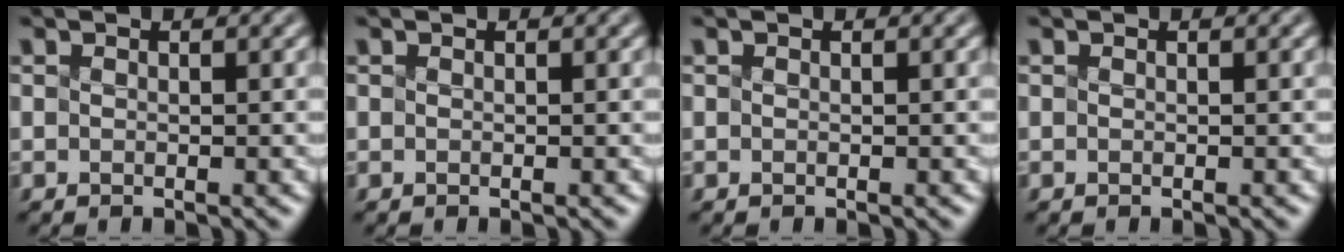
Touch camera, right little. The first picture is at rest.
{"total": 0.0}
{"total": 0.0}
{"total": 0.0}